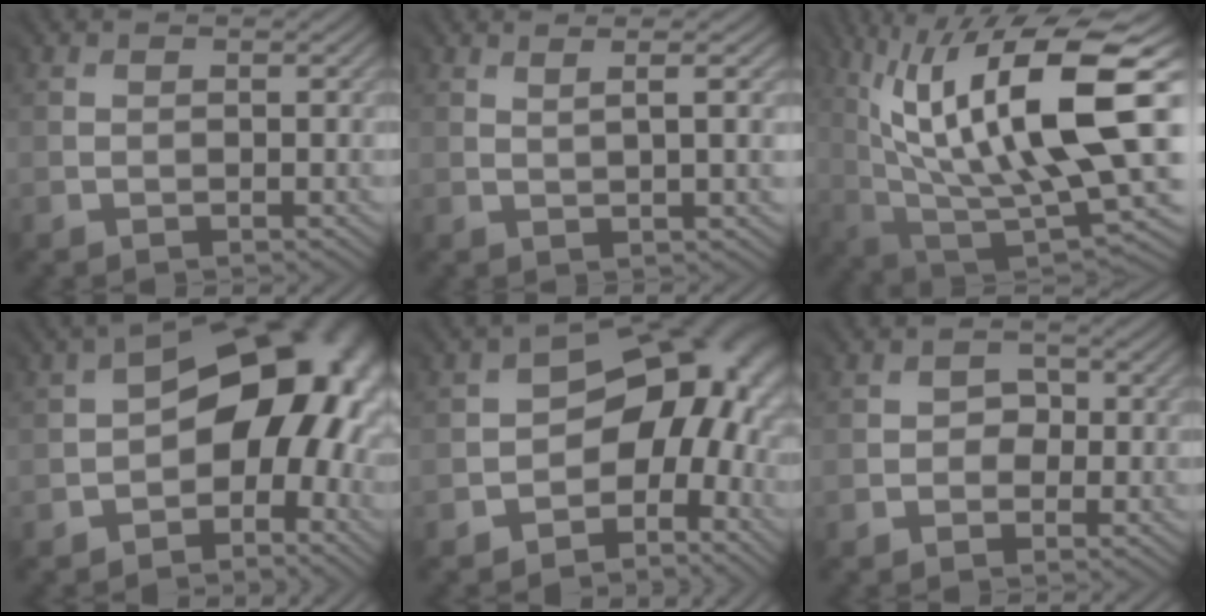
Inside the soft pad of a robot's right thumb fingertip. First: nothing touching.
{"total": 1.8, "force": [1.2, -0.4, 1.3], "torque": [-0.014, 0.015, 0.021]}
{"total": 16.3, "force": [4.5, 4.8, 14.9], "torque": [-0.259, 0.017, 0.091]}
{"total": 12.2, "force": [-1.3, 8.0, 9.2], "torque": [-0.102, 0.000, -0.020]}
{"total": 9.5, "force": [-2.7, 6.3, 6.6], "torque": [-0.063, 0.003, -0.048]}
{"total": 1.3, "force": [-0.4, 1.2, -0.4], "torque": [0.010, -0.003, -0.008]}